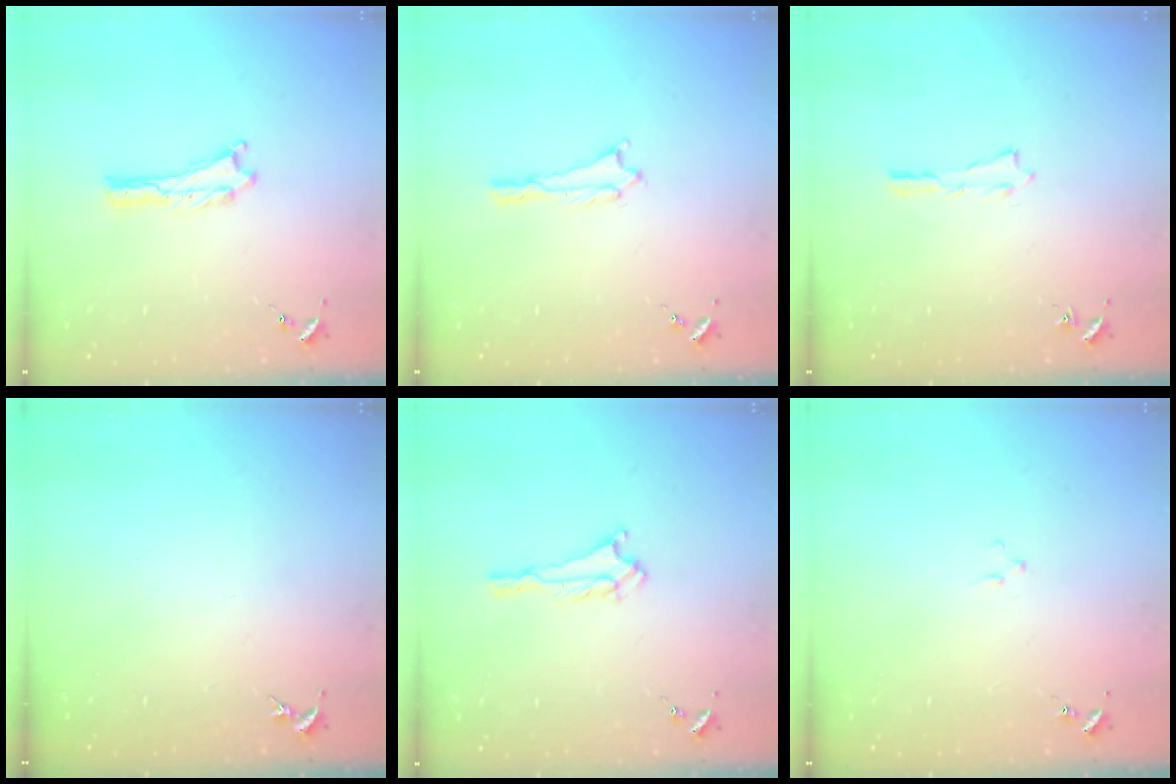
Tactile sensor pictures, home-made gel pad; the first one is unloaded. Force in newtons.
{"total": 0.0}
{"total": 0.0}
{"total": 0.0}
{"total": 1.9, "press": 1.9, "slide": 0.4}
{"total": 0.7, "press": 0.7, "slide": 0.2}